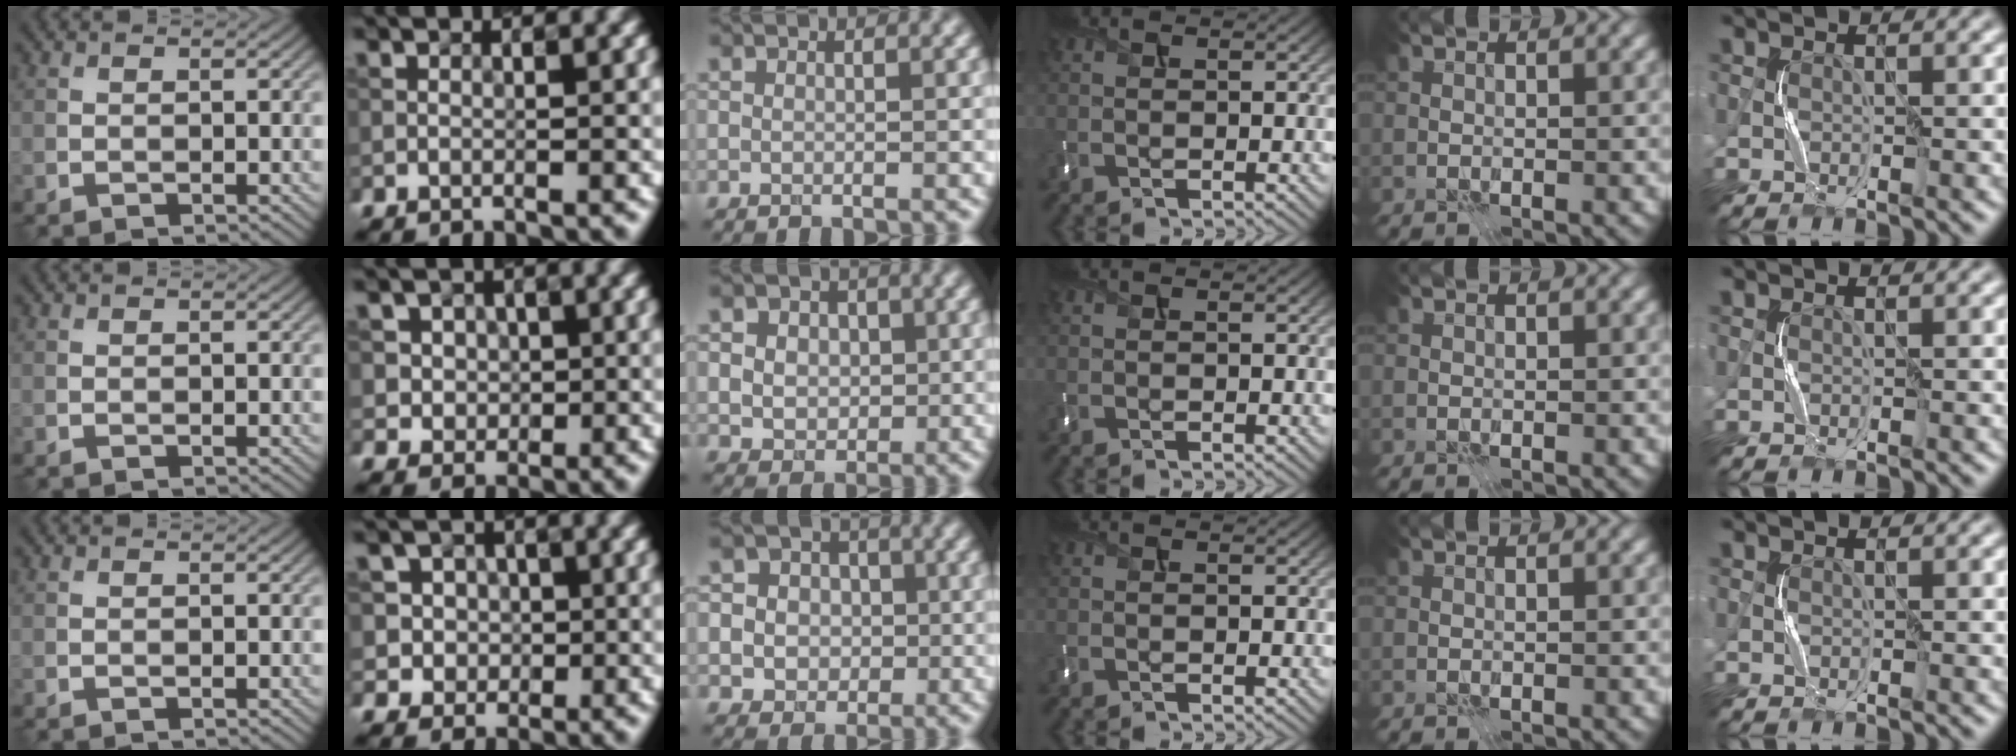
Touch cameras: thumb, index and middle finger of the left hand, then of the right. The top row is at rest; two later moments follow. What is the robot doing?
{"motion": "press", "object": "memory foam"}